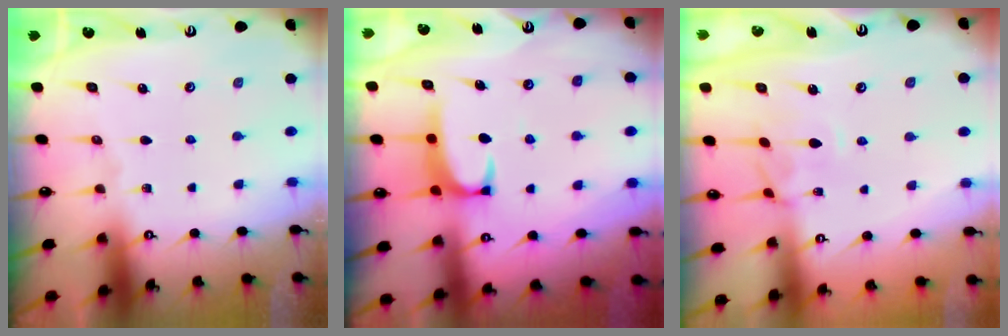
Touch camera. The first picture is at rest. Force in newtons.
{"total": 1.8, "press": 1.8, "slide": 0.4}
{"total": 2.2, "press": 2.1, "slide": 0.5}